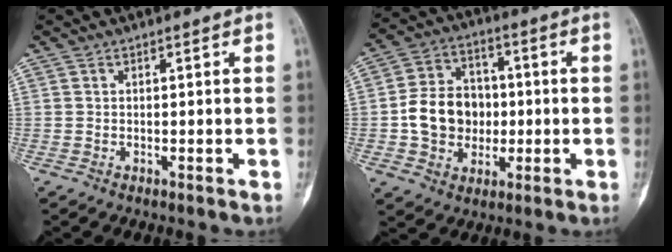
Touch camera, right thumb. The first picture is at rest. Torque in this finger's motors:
{"motor_torque": [1.30, 1.34, 0.34, -0.57, 0.08]}